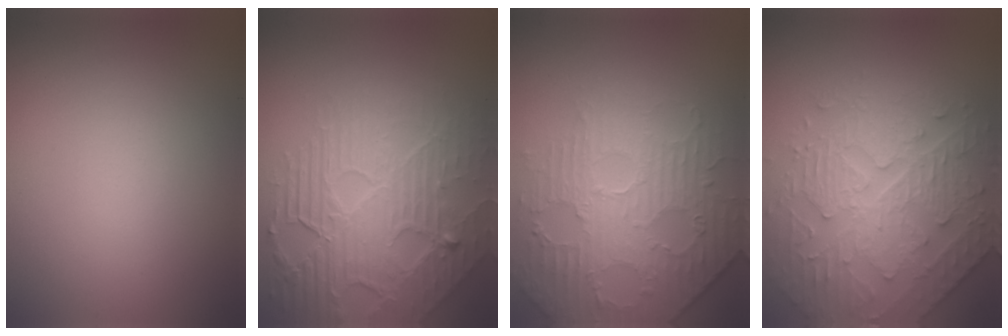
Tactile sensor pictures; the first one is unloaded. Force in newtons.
{"total": 8.2, "press": 5.7, "slide": 5.9}
{"total": 4.4, "press": 4.3, "slide": 1.2}
{"total": 4.6, "press": 4.6, "slide": 0.1}